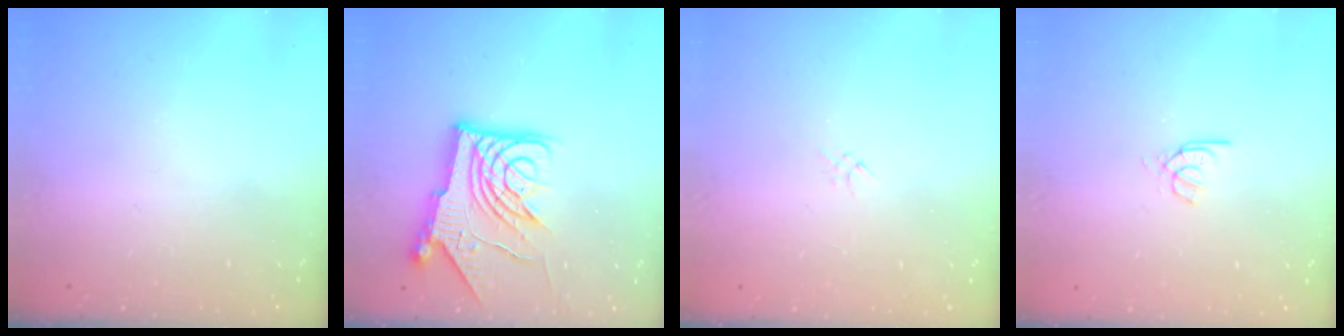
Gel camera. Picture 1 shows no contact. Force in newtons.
{"total": 15.7, "press": 15.6, "slide": 1.5}
{"total": 0.9, "press": 0.8, "slide": 0.4}
{"total": 2.9, "press": 2.9, "slide": 0.3}